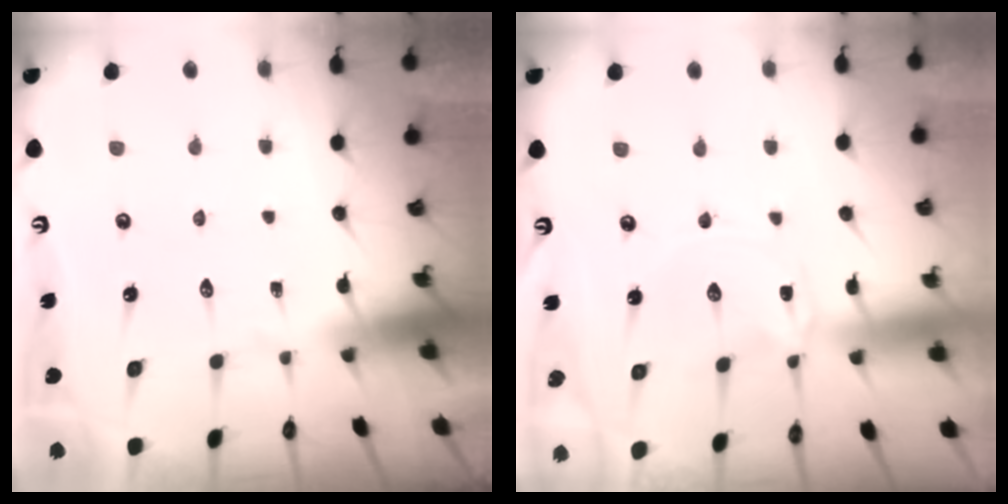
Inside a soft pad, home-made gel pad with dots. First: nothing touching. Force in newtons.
{"total": 0.0}